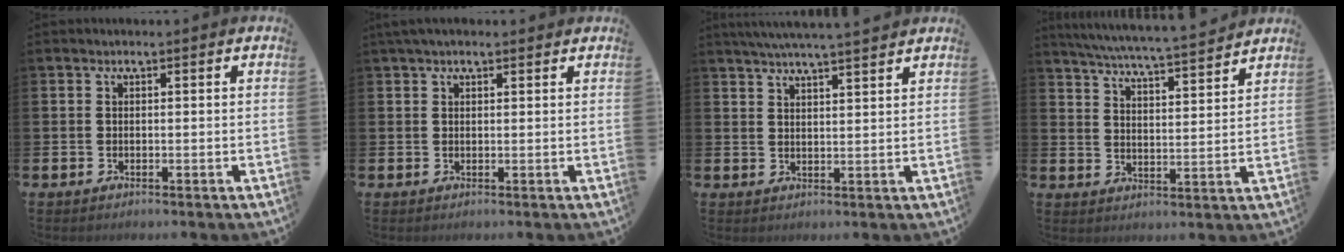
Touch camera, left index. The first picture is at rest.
{"total": 1.9, "force": [1.5, 0.7, 0.9], "torque": [-0.020, 0.007, 0.026]}
{"total": 4.9, "force": [4.7, -0.5, 1.4], "torque": [-0.038, -0.016, 0.084]}
{"total": 6.2, "force": [6.0, -0.3, 1.5], "torque": [-0.056, -0.046, 0.105]}